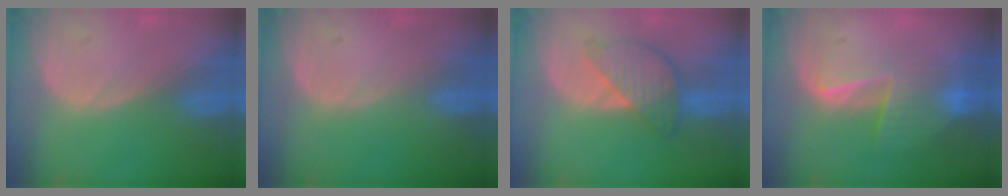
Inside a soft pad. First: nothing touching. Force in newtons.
{"total": 0.0}
{"total": 6.3, "press": 6.3, "slide": 0.3}
{"total": 6.9, "press": 6.5, "slide": 2.3}